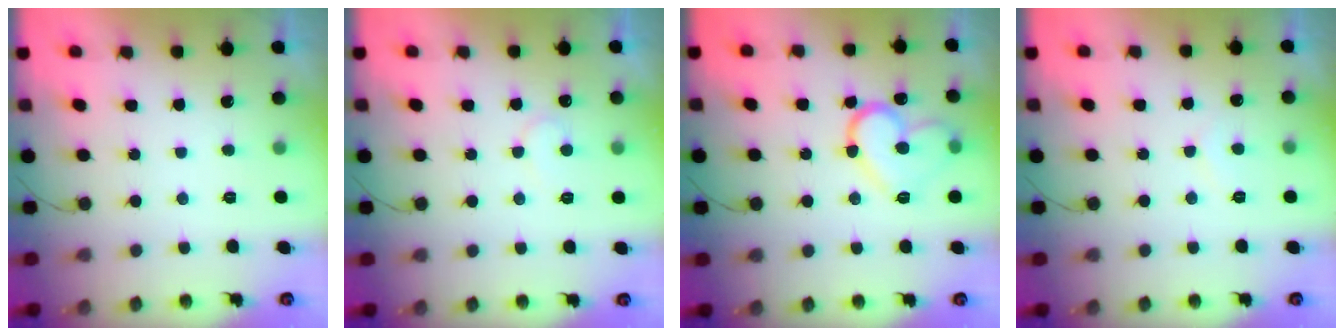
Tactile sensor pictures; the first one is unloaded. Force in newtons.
{"total": 5.2, "press": 5.1, "slide": 0.4}
{"total": 14.1, "press": 14.1, "slide": 1.1}
{"total": 3.8, "press": 3.8, "slide": 0.3}